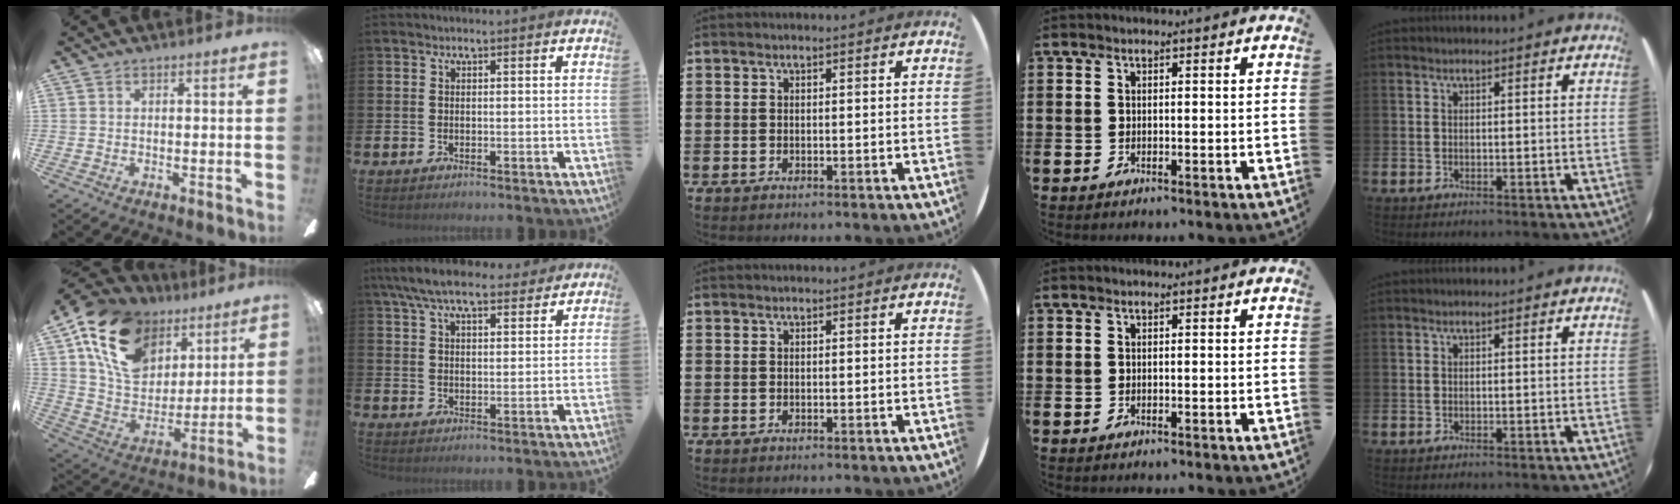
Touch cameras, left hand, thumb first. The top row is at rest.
{"thumb": {"total": 18.8, "force": [10.4, 12.7, 9.1], "torque": [-0.171, -0.040, 0.197]}, "index": {"total": 7.9, "force": [7.1, 2.0, 2.9], "torque": [-0.077, -0.024, 0.130]}}